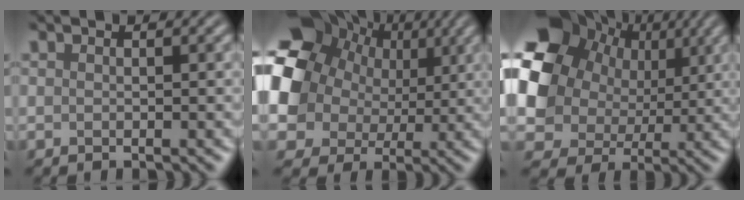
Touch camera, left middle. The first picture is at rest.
{"total": 13.2, "force": [2.9, 11.5, 5.7], "torque": [-0.166, 0.013, 0.056]}
{"total": 11.6, "force": [2.8, 9.9, 5.4], "torque": [-0.137, 0.006, 0.052]}